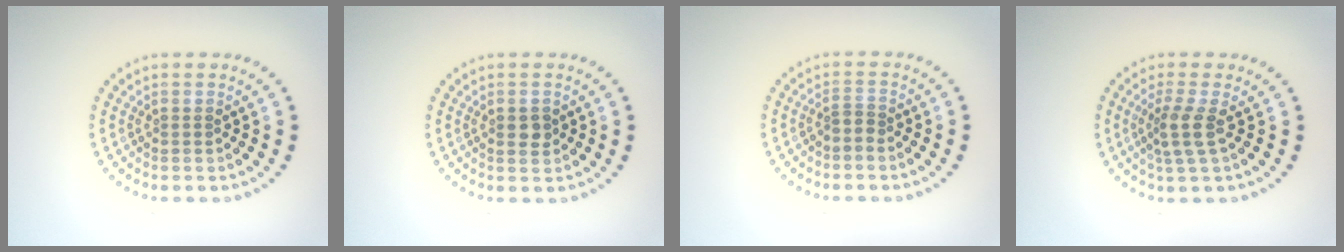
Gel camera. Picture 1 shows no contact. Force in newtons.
{"total": 1.4, "press": 1.4, "slide": 0.1}
{"total": 1.2, "press": 0.7, "slide": 1.0}
{"total": 2.5, "press": 1.9, "slide": 1.5}